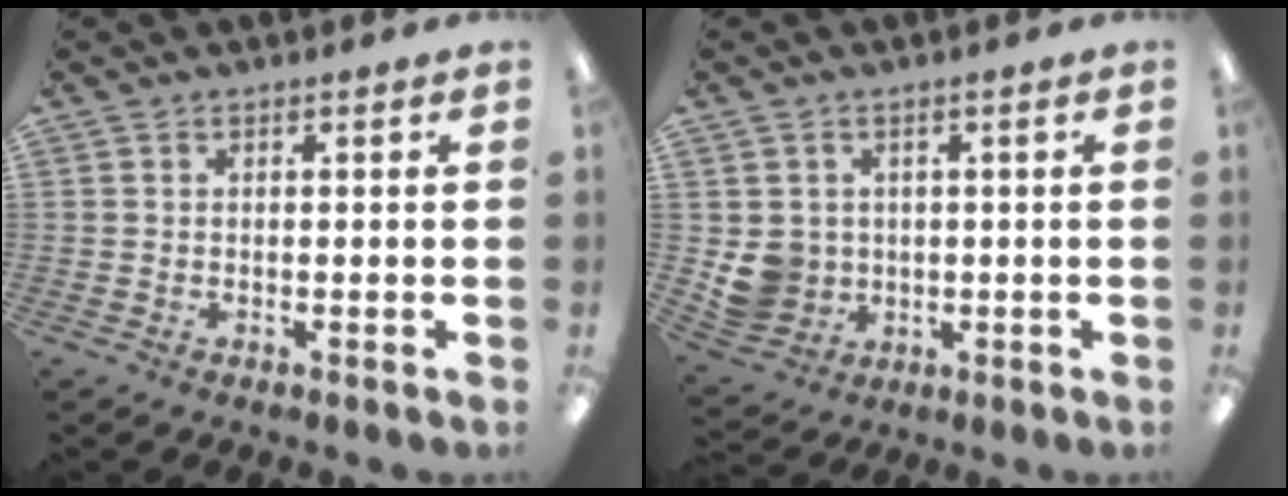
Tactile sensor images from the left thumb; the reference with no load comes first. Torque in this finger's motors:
{"motor_torque": [0.45, 1.38, 0.40, -0.47, 0.00]}